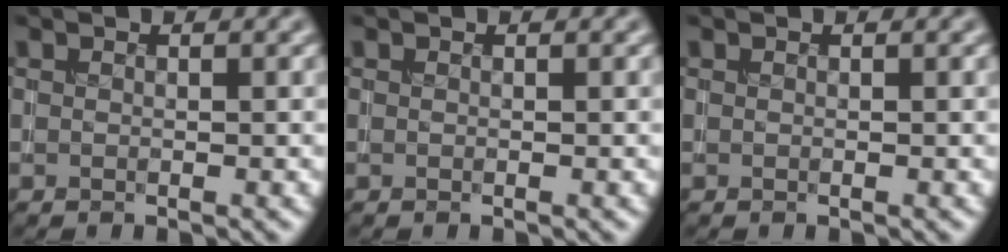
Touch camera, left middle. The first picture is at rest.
{"total": 0.0}
{"total": 0.0}